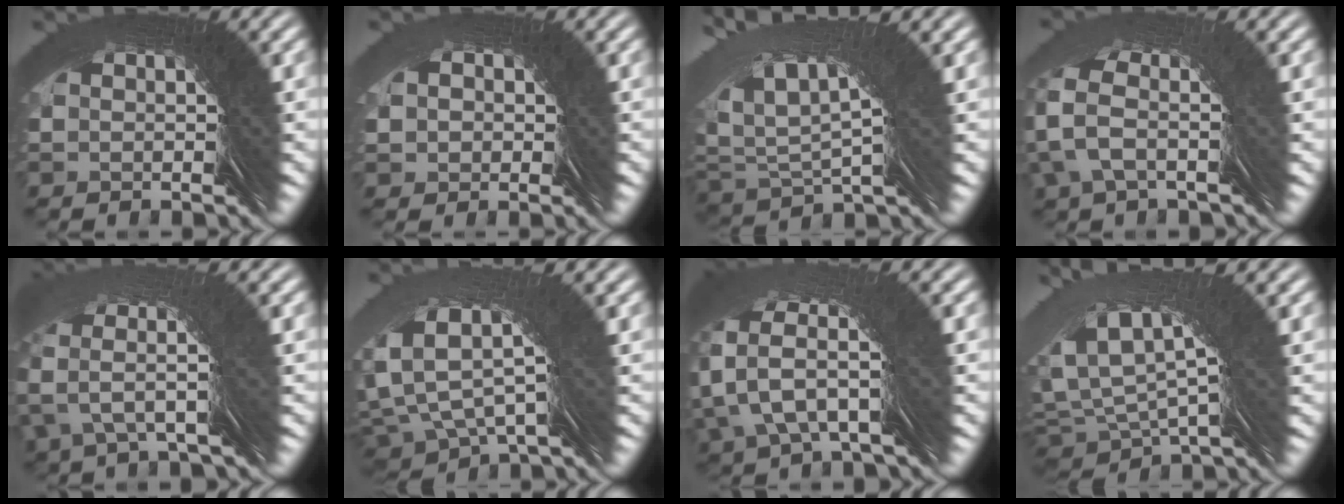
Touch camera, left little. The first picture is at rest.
{"total": 3.5, "force": [0.5, 3.2, 1.3], "torque": [-0.023, 0.003, 0.003]}
{"total": 3.8, "force": [3.2, 0.0, 2.2], "torque": [-0.060, 0.026, 0.057]}
{"total": 3.8, "force": [1.7, -2.5, -2.2], "torque": [0.021, 0.038, 0.017]}
{"total": 7.7, "force": [6.4, -4.2, -0.1], "torque": [0.020, 0.087, 0.078]}
{"total": 1.8, "force": [1.7, 0.1, 0.7], "torque": [-0.037, 0.021, 0.022]}
{"total": 5.4, "force": [4.9, -2.1, -0.7], "torque": [-0.014, 0.058, 0.060]}
{"total": 2.8, "force": [2.2, 0.4, 1.7], "torque": [-0.049, 0.019, 0.040]}